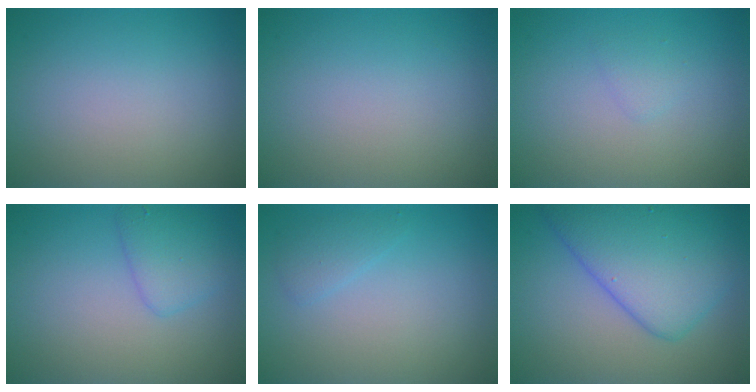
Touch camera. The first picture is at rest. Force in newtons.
{"total": 0.0}
{"total": 0.8, "press": 0.8, "slide": 0.1}
{"total": 2.4, "press": 2.4, "slide": 0.1}
{"total": 1.3, "press": 1.3, "slide": 0.0}
{"total": 8.1, "press": 8.1, "slide": 0.1}